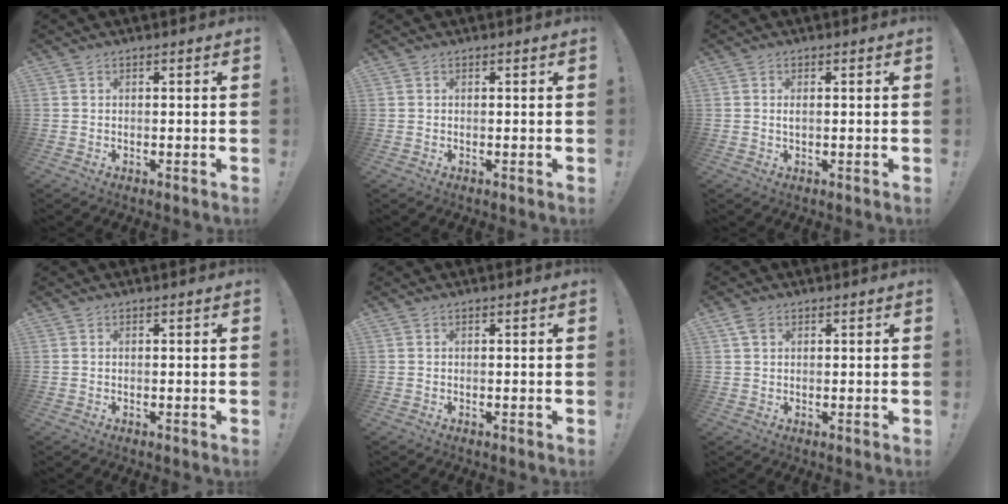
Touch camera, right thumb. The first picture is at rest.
{"total": 0.0}
{"total": 0.8, "force": [0.2, 0.0, 0.8], "torque": [-0.008, -0.003, 0.002]}
{"total": 0.0}
{"total": 0.0}
{"total": 2.8, "force": [1.4, 1.8, 1.6], "torque": [-0.026, 0.000, 0.026]}